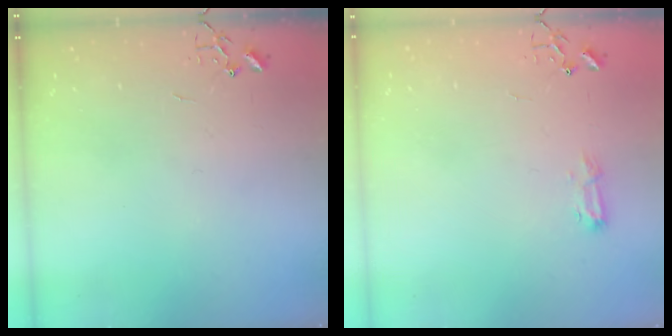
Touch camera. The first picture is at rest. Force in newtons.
{"total": 7.7, "press": 7.6, "slide": 0.9}